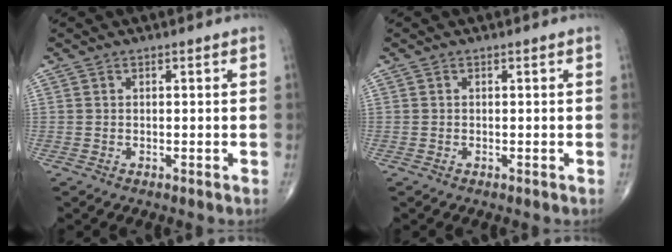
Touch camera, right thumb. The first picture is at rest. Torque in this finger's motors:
{"motor_torque": [0.13, 0.07, 0.07, 0.00, -0.01]}